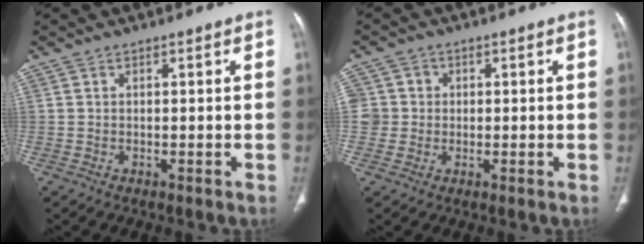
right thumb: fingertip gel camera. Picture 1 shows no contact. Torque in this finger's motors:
{"motor_torque": [0.60, 0.59, 0.39, 0.18, 0.02]}